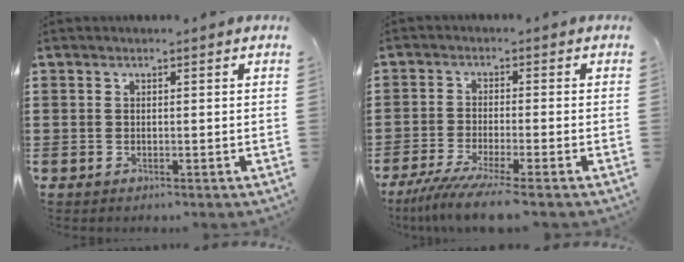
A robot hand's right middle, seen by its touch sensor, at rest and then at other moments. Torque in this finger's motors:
{"motor_torque": [1.37, -0.19, 0.21, 0.18]}